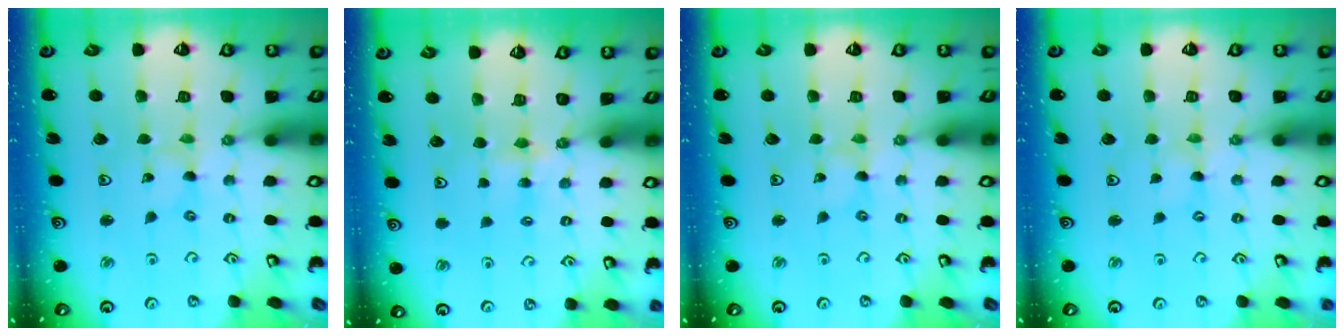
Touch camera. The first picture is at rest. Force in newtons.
{"total": 3.2, "press": 3.2, "slide": 0.4}
{"total": 0.0}
{"total": 0.0}